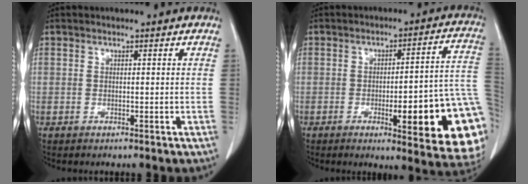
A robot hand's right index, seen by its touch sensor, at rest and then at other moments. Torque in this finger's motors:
{"motor_torque": [1.55, -0.59, 0.39, 0.07]}